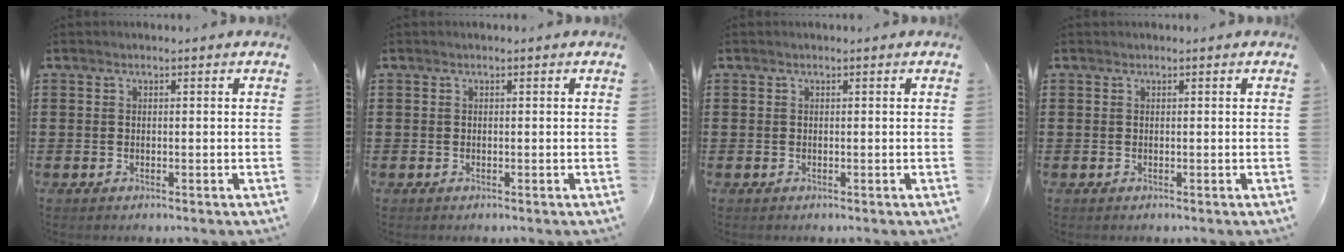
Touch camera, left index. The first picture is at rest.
{"total": 0.0}
{"total": 0.0}
{"total": 0.0}